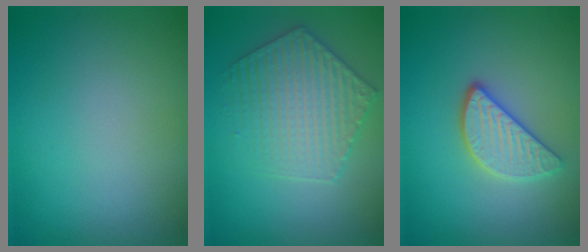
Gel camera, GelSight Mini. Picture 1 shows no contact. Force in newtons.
{"total": 4.0, "press": 3.8, "slide": 1.4}
{"total": 3.2, "press": 2.8, "slide": 1.5}